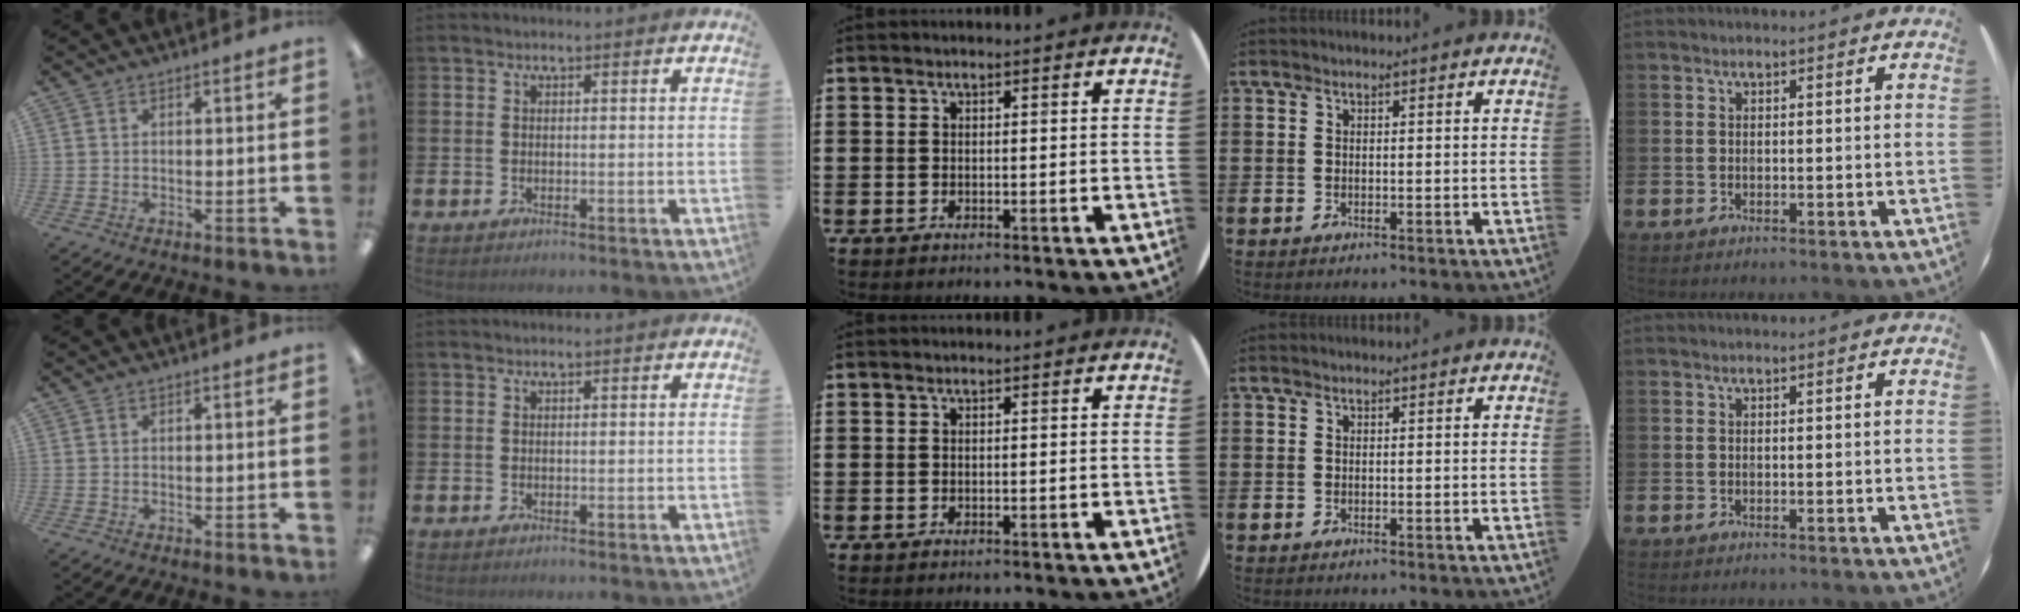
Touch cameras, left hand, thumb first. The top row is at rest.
{}